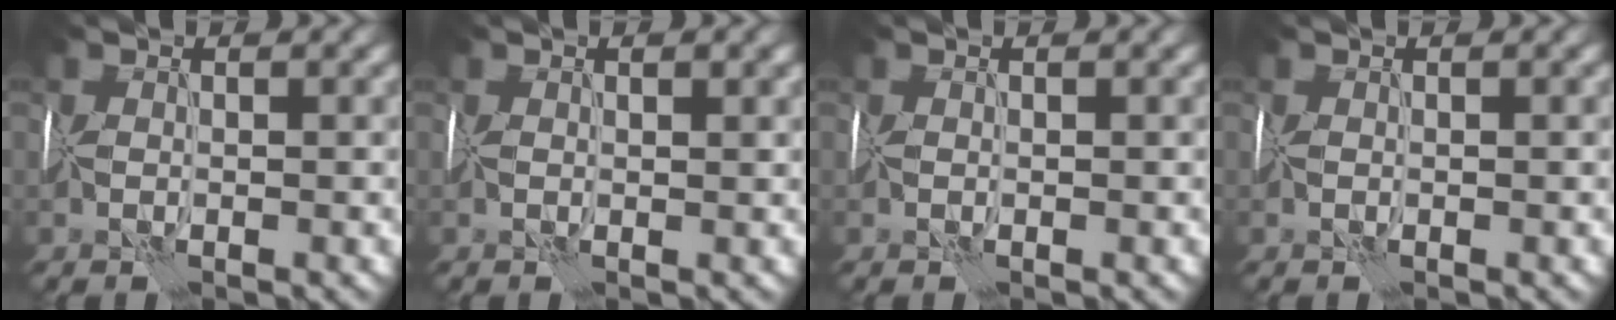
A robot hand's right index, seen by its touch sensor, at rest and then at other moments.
{"total": 0.9, "force": [0.5, 0.3, 0.7], "torque": [-0.005, 0.002, 0.006]}
{"total": 0.0}
{"total": 0.0}